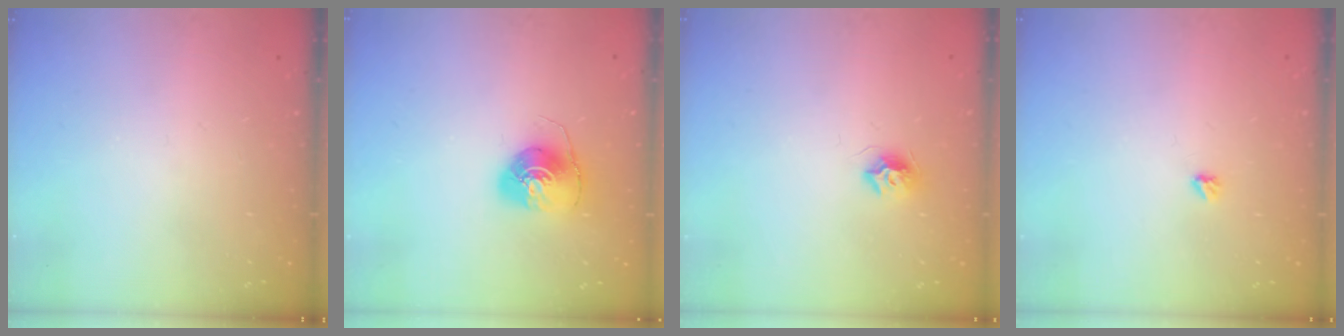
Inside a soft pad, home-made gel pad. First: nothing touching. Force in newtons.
{"total": 8.8, "press": 8.8, "slide": 0.1}
{"total": 7.4, "press": 7.4, "slide": 0.0}
{"total": 2.9, "press": 2.9, "slide": 0.5}